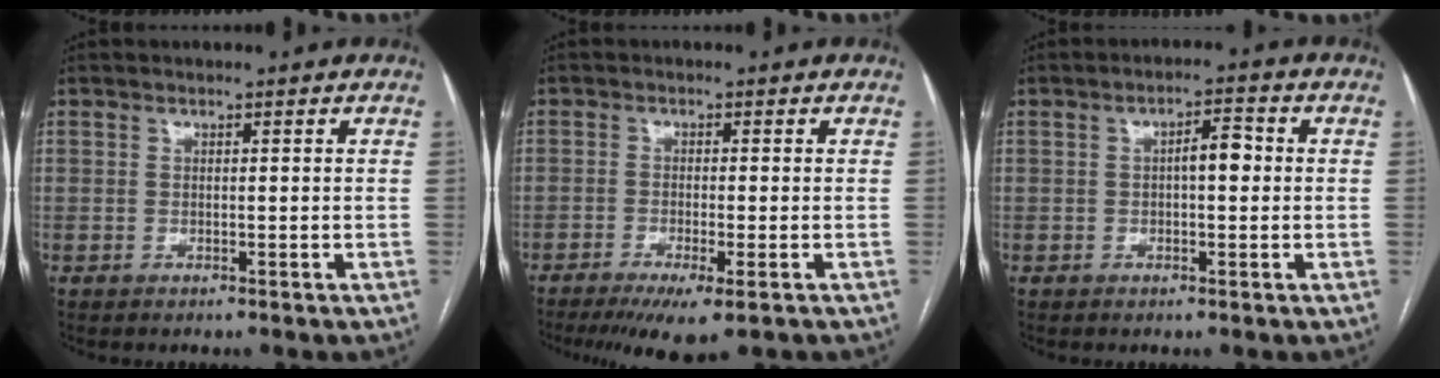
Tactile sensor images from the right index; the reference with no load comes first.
{"total": 6.9, "force": [-4.4, 0.8, 5.3], "torque": [-0.082, -0.019, -0.068]}
{"total": 3.8, "force": [0.2, 1.3, 3.6], "torque": [-0.056, 0.015, 0.002]}